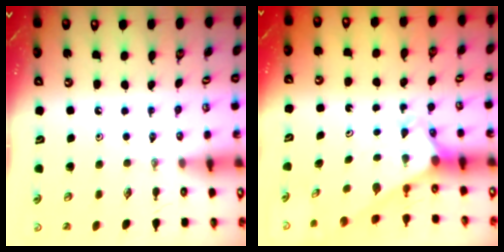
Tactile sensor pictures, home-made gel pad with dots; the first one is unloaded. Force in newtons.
{"total": 2.6, "press": 2.6, "slide": 0.2}